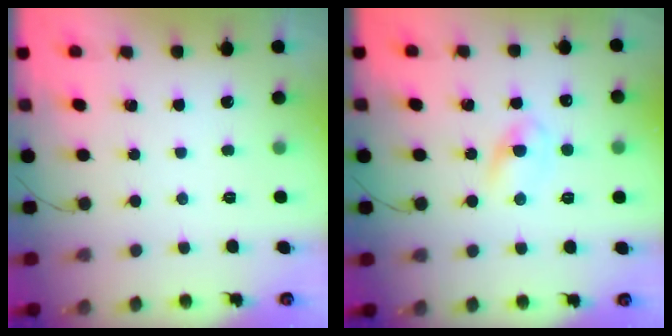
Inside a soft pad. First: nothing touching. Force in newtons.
{"total": 3.0, "press": 2.8, "slide": 1.3}